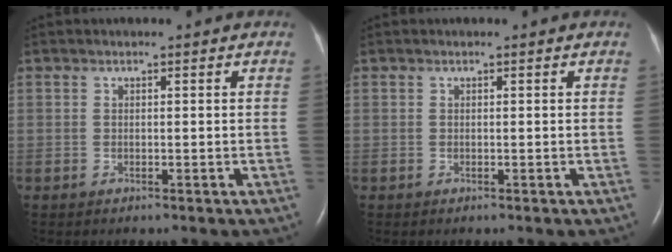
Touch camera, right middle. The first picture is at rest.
{"total": 0.0}